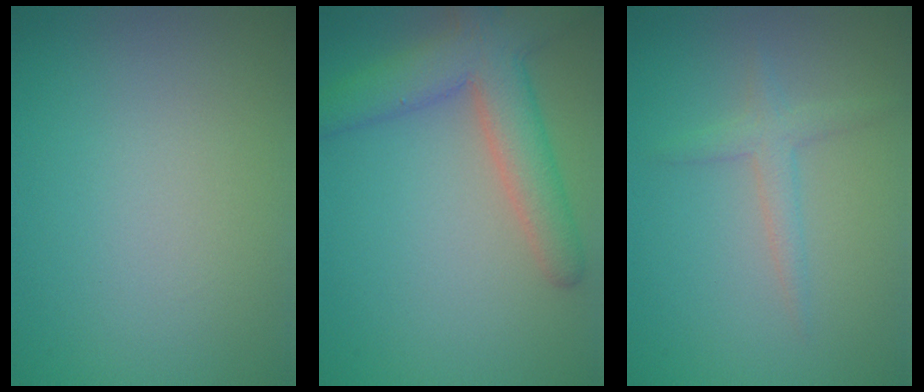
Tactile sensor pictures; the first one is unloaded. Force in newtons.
{"total": 6.3, "press": 6.3, "slide": 0.4}
{"total": 2.0, "press": 2.0, "slide": 0.1}